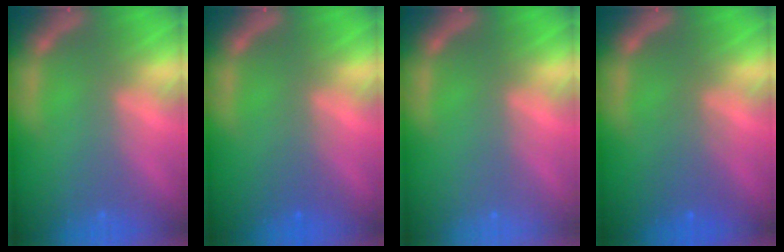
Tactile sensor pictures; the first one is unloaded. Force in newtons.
{"total": 1.5}
{"total": 0.0}
{"total": 2.5}